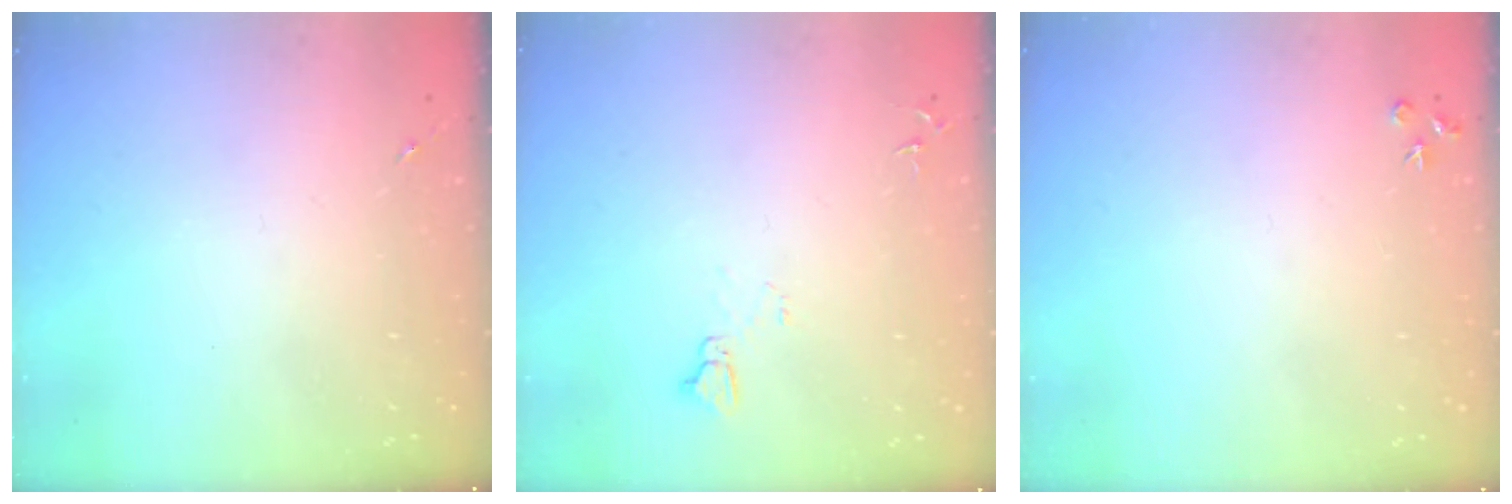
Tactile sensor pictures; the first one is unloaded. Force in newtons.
{"total": 4.1, "press": 4.1, "slide": 0.4}
{"total": 3.5, "press": 3.5, "slide": 0.4}